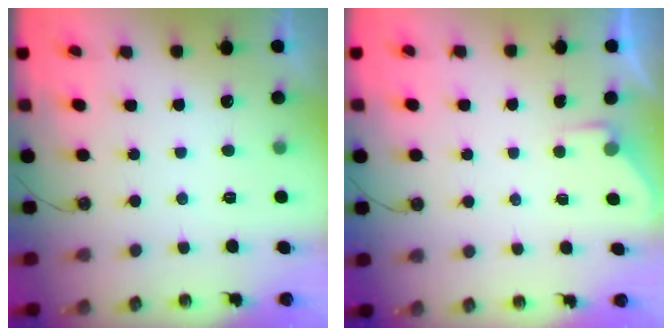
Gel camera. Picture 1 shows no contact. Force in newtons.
{"total": 2.4, "press": 2.4, "slide": 0.4}